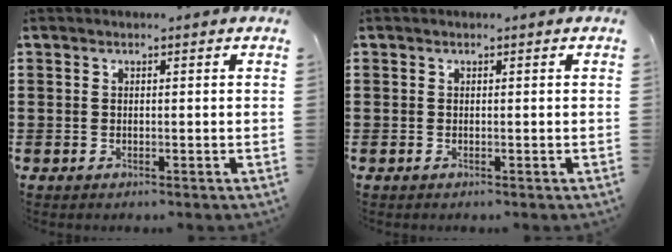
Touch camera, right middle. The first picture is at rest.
{"total": 0.0}